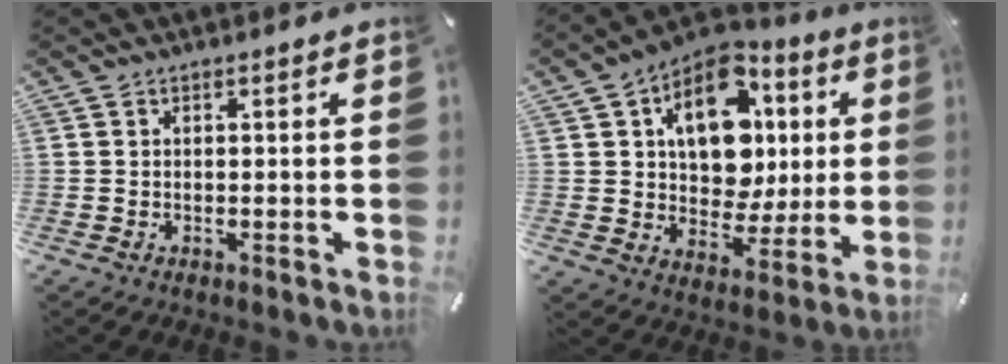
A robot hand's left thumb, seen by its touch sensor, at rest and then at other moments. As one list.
[{"total": 16.1, "force": [4.7, 11.8, 9.8], "torque": [-0.141, -0.024, 0.089]}]